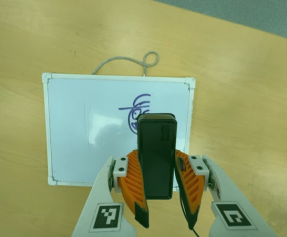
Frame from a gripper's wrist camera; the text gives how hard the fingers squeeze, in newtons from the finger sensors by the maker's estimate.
{"total": 9.4, "left": 7.1, "right": 11.8}